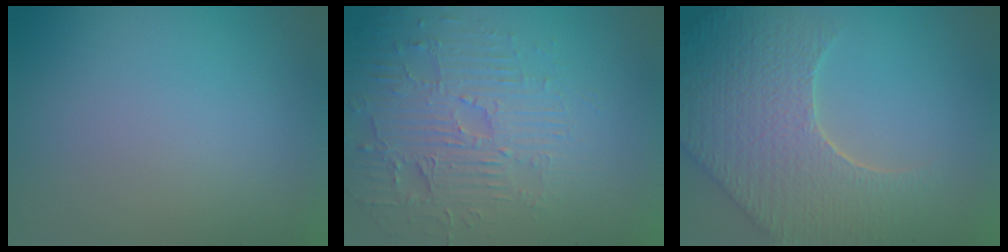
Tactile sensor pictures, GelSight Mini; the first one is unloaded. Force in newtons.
{"total": 4.7, "press": 4.3, "slide": 1.9}
{"total": 9.0, "press": 6.4, "slide": 6.4}